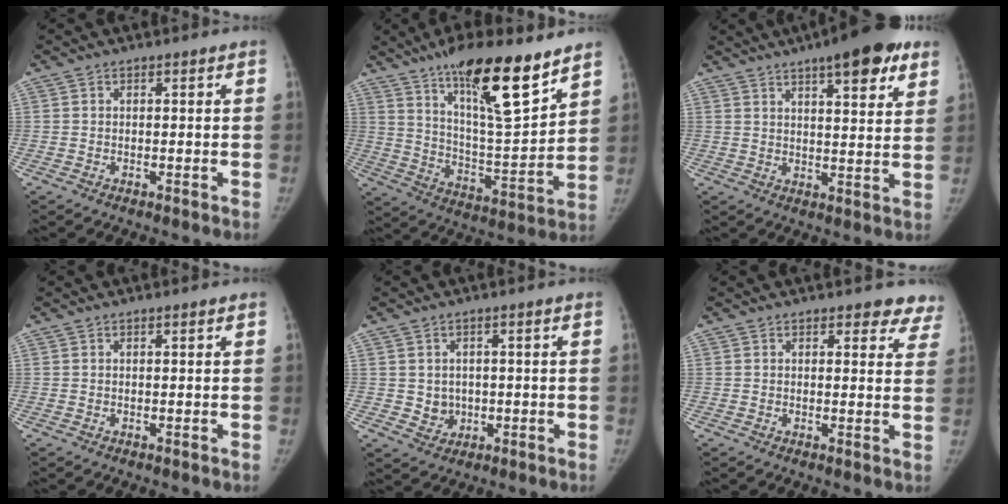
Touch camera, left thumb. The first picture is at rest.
{"total": 20.4, "force": [13.5, 4.5, 14.6], "torque": [-0.218, -0.070, 0.232]}
{"total": 14.7, "force": [9.0, 4.3, 10.9], "torque": [-0.124, -0.027, 0.122]}
{"total": 0.0}
{"total": 3.8, "force": [-0.1, 3.5, 1.4], "torque": [-0.006, 0.001, 0.009]}
{"total": 6.8, "force": [6.0, 2.9, 1.2], "torque": [0.040, -0.025, 0.043]}